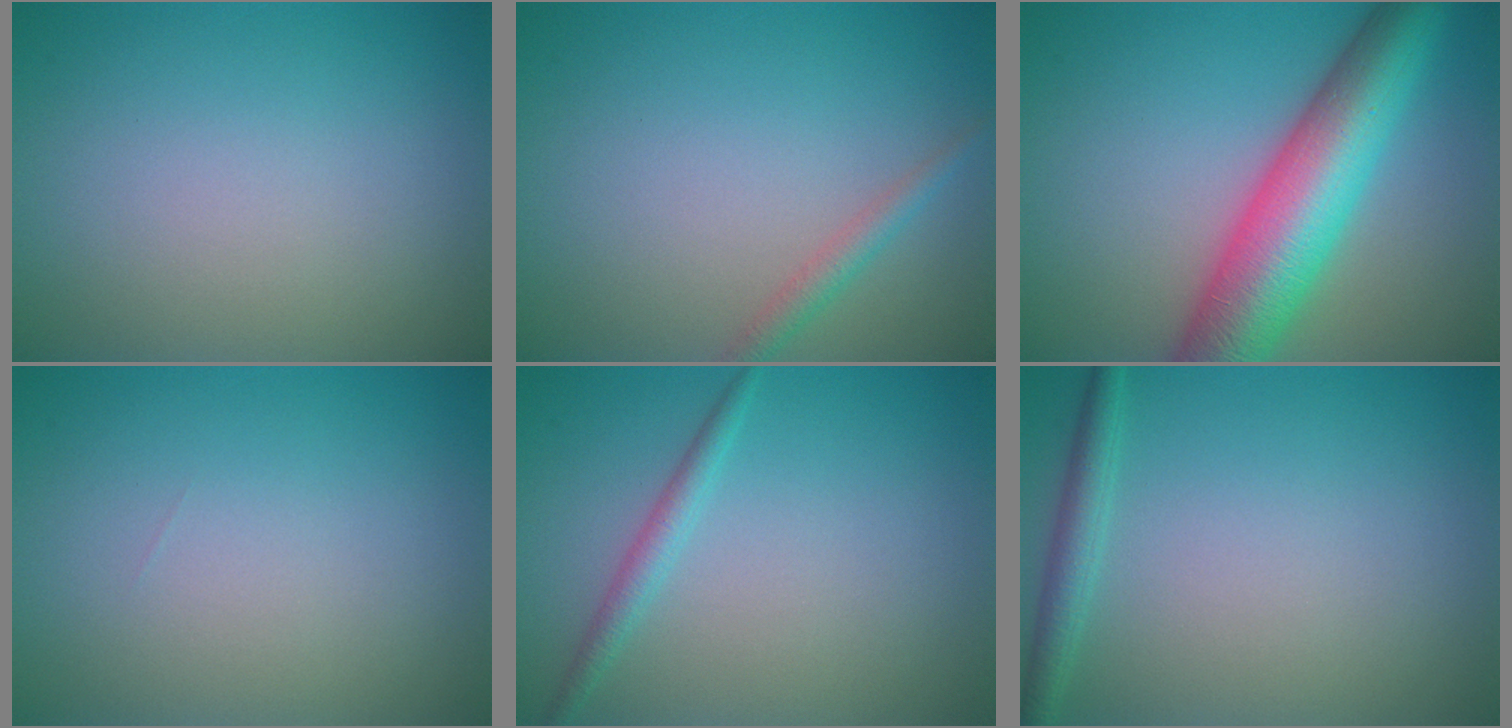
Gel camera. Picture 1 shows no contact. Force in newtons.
{"total": 1.6, "press": 1.6, "slide": 0.1}
{"total": 10.2, "press": 10.2, "slide": 0.2}
{"total": 0.0}
{"total": 1.6, "press": 1.6, "slide": 0.1}
{"total": 1.9, "press": 1.9, "slide": 0.1}